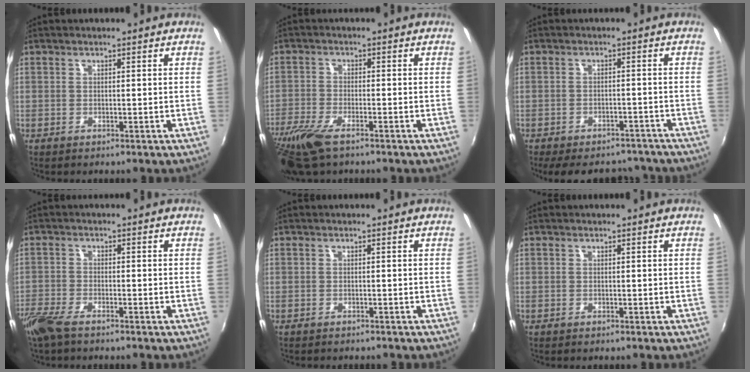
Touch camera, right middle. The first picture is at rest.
{"total": 11.1, "force": [-7.6, 3.6, 7.3], "torque": [-0.177, -0.038, -0.147]}
{"total": 14.4, "force": [-12.0, 5.8, 5.4], "torque": [-0.118, 0.001, -0.151]}
{"total": 6.9, "force": [-5.4, 1.8, 3.8], "torque": [-0.104, -0.025, -0.108]}
{"total": 1.1, "force": [-1.0, 0.3, 0.2], "torque": [-0.006, -0.006, -0.015]}
{"total": 0.0}